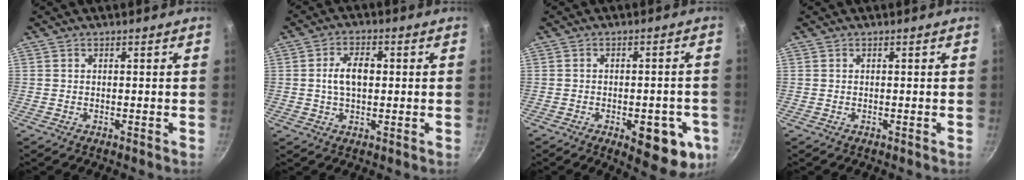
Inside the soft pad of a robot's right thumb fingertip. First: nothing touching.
{"total": 6.3, "force": [0.5, 3.6, 5.1], "torque": [-0.091, 0.011, 0.007]}
{"total": 11.2, "force": [-4.5, 4.7, 9.1], "torque": [-0.086, 0.012, -0.049]}
{"total": 0.0}